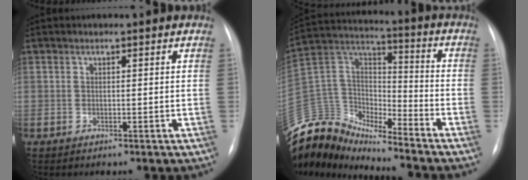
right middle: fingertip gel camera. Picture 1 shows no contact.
{"total": 13.6, "force": [-13.3, 2.5, 1.4], "torque": [-0.032, 0.070, -0.258]}